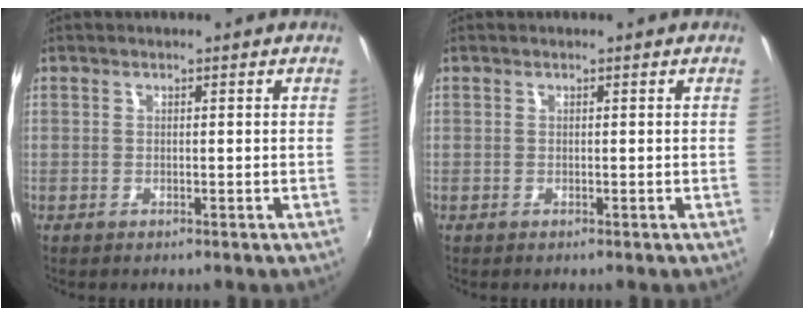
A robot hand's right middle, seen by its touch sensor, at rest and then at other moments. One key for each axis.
{"total": 0.0}